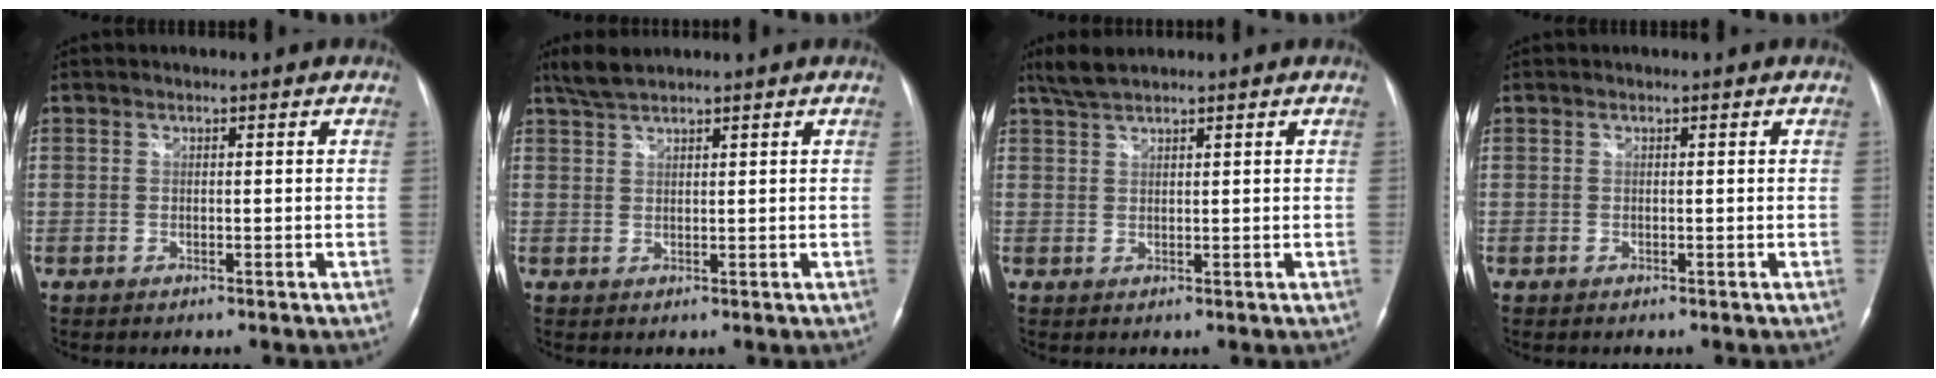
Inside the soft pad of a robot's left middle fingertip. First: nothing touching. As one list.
[{"total": 3.2, "force": [2.9, 0.2, 1.3], "torque": [-0.035, 0.008, 0.062]}, {"total": 3.1, "force": [2.8, 0.2, 1.4], "torque": [-0.037, 0.009, 0.060]}, {"total": 0.0}]